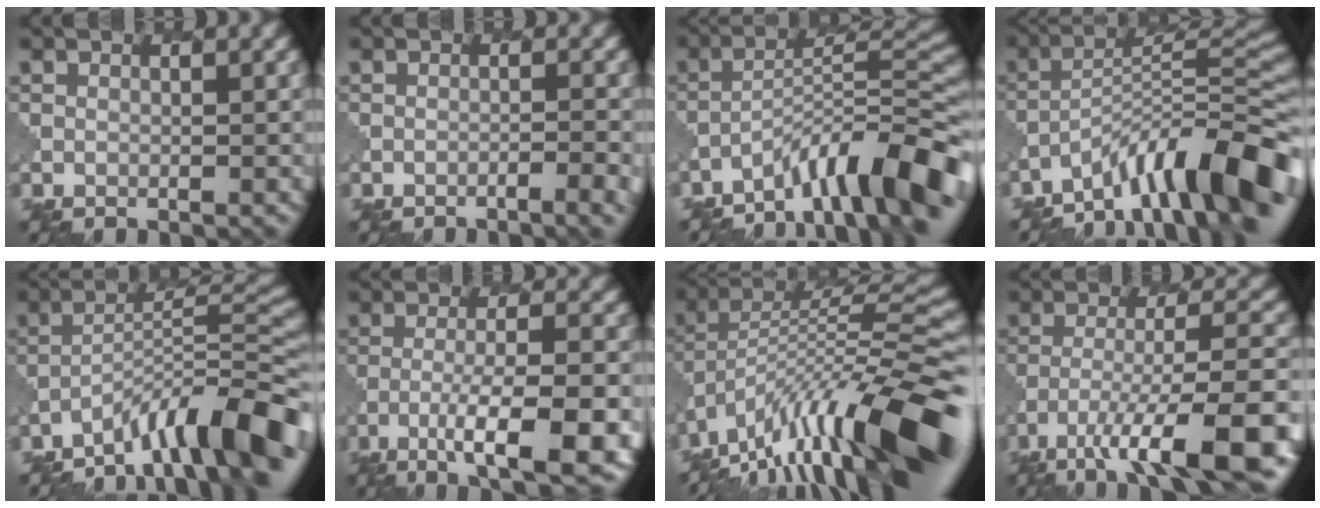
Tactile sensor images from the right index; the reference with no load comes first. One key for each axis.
{"total": 2.8, "fx": -1.7, "fy": 0.5, "fz": 2.1, "tx": -0.026, "ty": 0.004, "tz": -0.032}
{"total": 10.5, "fx": -7.4, "fy": 1.9, "fz": 7.3, "tx": -0.102, "ty": 0.024, "tz": -0.119}
{"total": 11.7, "fx": -8.0, "fy": 2.5, "fz": 8.1, "tx": -0.111, "ty": 0.022, "tz": -0.139}
{"total": 10.3, "fx": -7.4, "fy": 1.8, "fz": 6.9, "tx": -0.094, "ty": 0.023, "tz": -0.119}
{"total": 9.7, "fx": -4.7, "fy": 2.3, "fz": 8.1, "tx": -0.133, "ty": -0.004, "tz": -0.072}
{"total": 15.1, "fx": -8.0, "fy": 3.9, "fz": 12.2, "tx": -0.207, "ty": 0.035, "tz": -0.145}
{"total": 11.1, "fx": -6.3, "fy": 2.6, "fz": 8.8, "tx": -0.144, "ty": -0.002, "tz": -0.105}